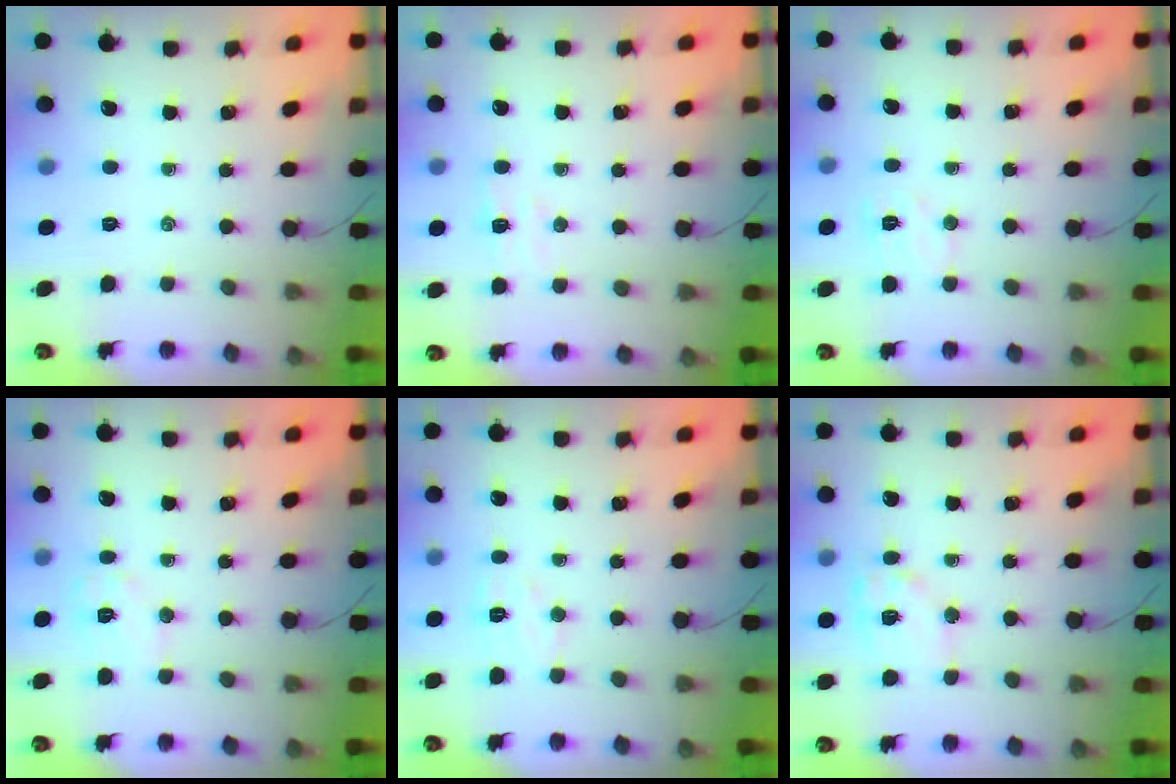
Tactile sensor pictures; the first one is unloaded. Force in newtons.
{"total": 4.8, "press": 4.7, "slide": 1.1}
{"total": 6.8, "press": 6.6, "slide": 1.3}
{"total": 7.1, "press": 7.1, "slide": 0.8}
{"total": 5.7, "press": 5.6, "slide": 1.1}
{"total": 10.4, "press": 10.3, "slide": 1.6}